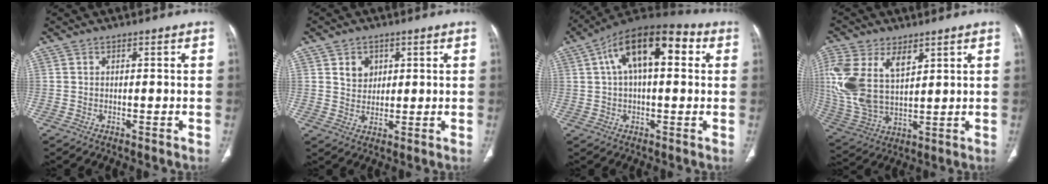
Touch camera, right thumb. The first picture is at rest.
{"total": 4.4, "force": [1.8, 3.6, 1.8], "torque": [-0.010, -0.011, 0.034]}
{"total": 16.6, "force": [4.7, 8.0, 13.8], "torque": [-0.206, 0.032, 0.067]}
{"total": 16.8, "force": [6.1, 9.7, 12.3], "torque": [-0.268, -0.015, 0.131]}